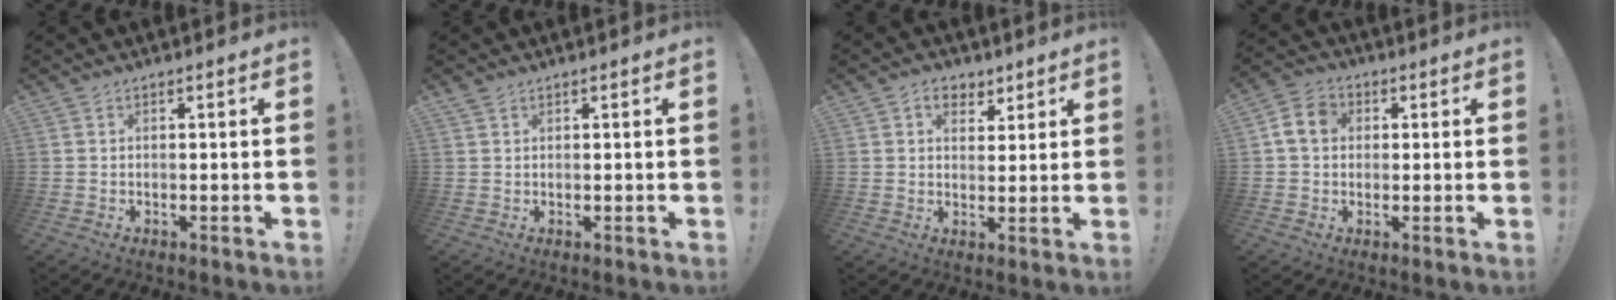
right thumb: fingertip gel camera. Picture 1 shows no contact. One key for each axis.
{"total": 1.1, "fx": 0.9, "fy": 0.6, "fz": 0.3, "tx": 0.000, "ty": -0.004, "tz": 0.017}
{"total": 6.3, "fx": 3.5, "fy": 4.7, "fz": 2.3, "tx": -0.022, "ty": -0.016, "tz": 0.065}
{"total": 7.3, "fx": 1.2, "fy": 5.9, "fz": 4.1, "tx": -0.070, "ty": 0.018, "tz": 0.029}